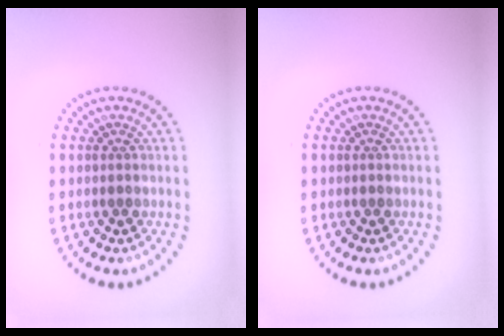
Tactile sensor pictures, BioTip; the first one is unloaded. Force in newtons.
{"total": 0.0}